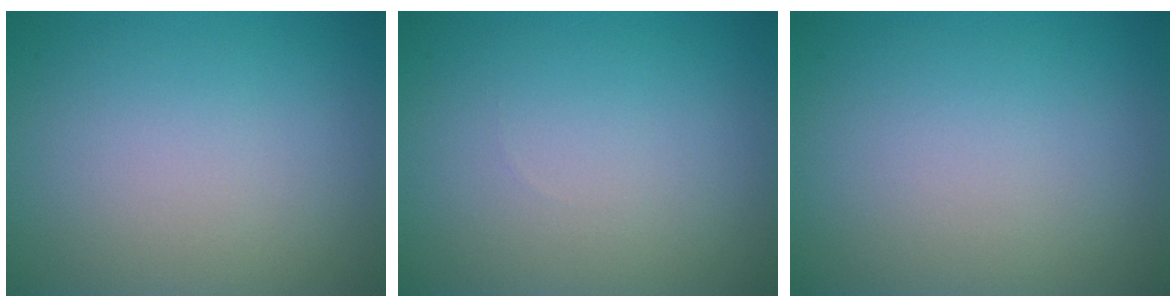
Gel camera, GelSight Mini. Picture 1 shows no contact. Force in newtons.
{"total": 0.0}
{"total": 0.0}